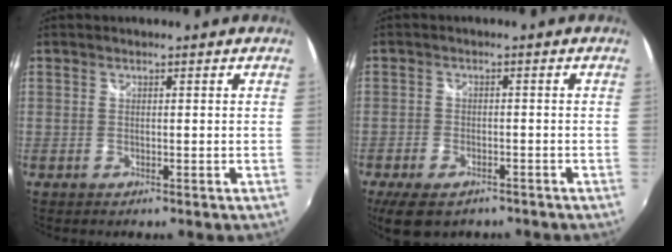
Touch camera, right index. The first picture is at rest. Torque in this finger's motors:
{"motor_torque": [0.98, -0.83, 0.39, 0.04]}